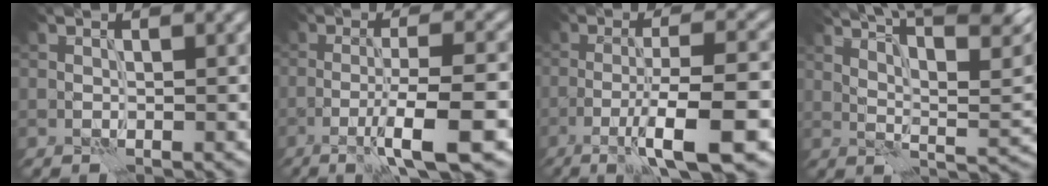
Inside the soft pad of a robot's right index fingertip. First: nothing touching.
{"total": 6.5, "force": [-2.8, 1.0, 5.8], "torque": [-0.085, 0.004, -0.054]}
{"total": 8.2, "force": [-3.3, 1.5, 7.4], "torque": [-0.107, 0.009, -0.063]}
{"total": 13.2, "force": [8.5, 3.5, 9.6], "torque": [-0.139, 0.026, 0.109]}